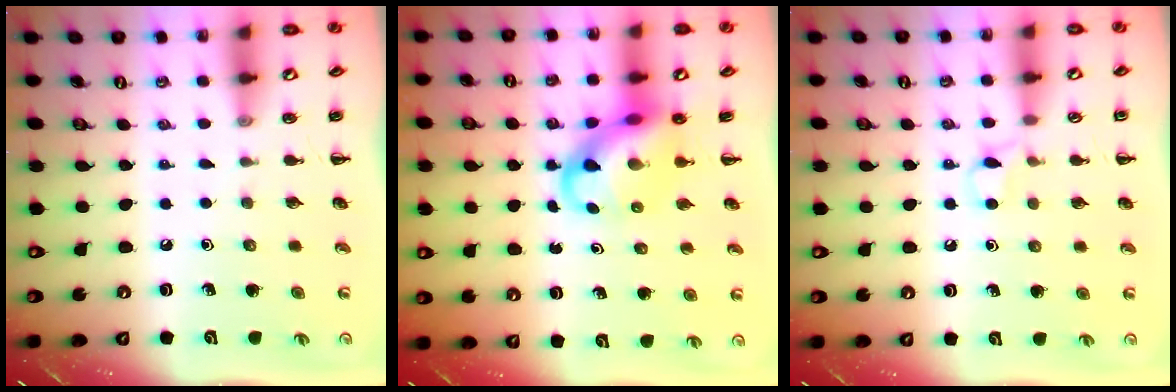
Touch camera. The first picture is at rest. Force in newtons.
{"total": 9.2, "press": 8.8, "slide": 2.7}
{"total": 3.4, "press": 3.3, "slide": 1.0}